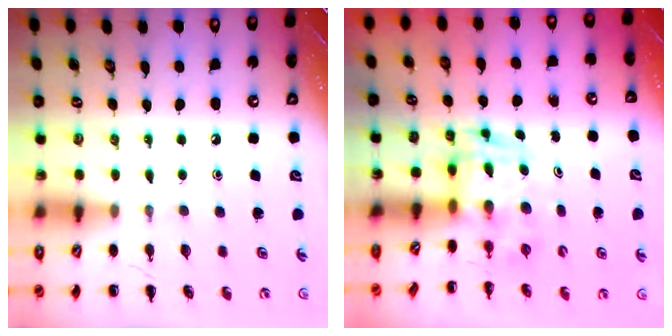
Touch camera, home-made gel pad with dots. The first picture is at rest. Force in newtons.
{"total": 3.4, "press": 3.3, "slide": 0.6}